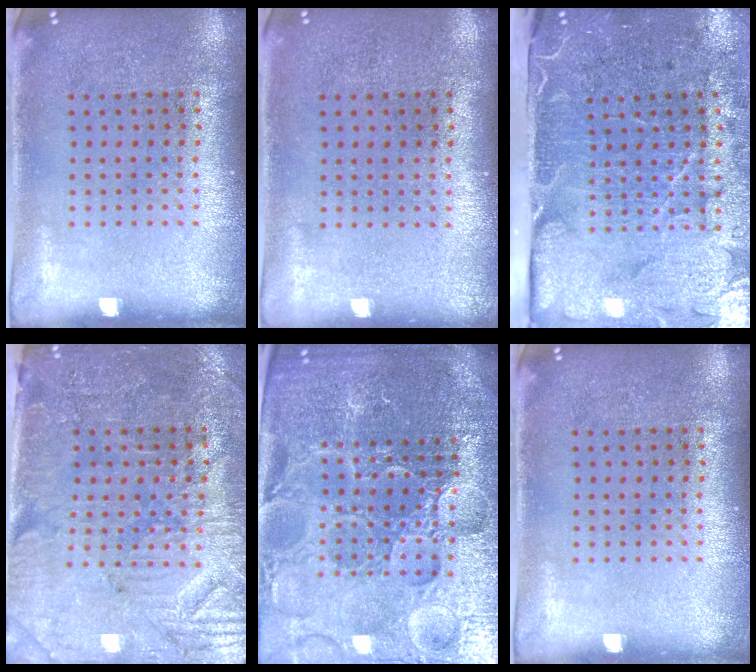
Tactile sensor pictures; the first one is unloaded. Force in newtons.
{"total": 0.0}
{"total": 5.0, "press": 4.0, "slide": 2.9}
{"total": 3.7, "press": 3.3, "slide": 1.6}
{"total": 5.8, "press": 5.3, "slide": 2.3}
{"total": 0.0}